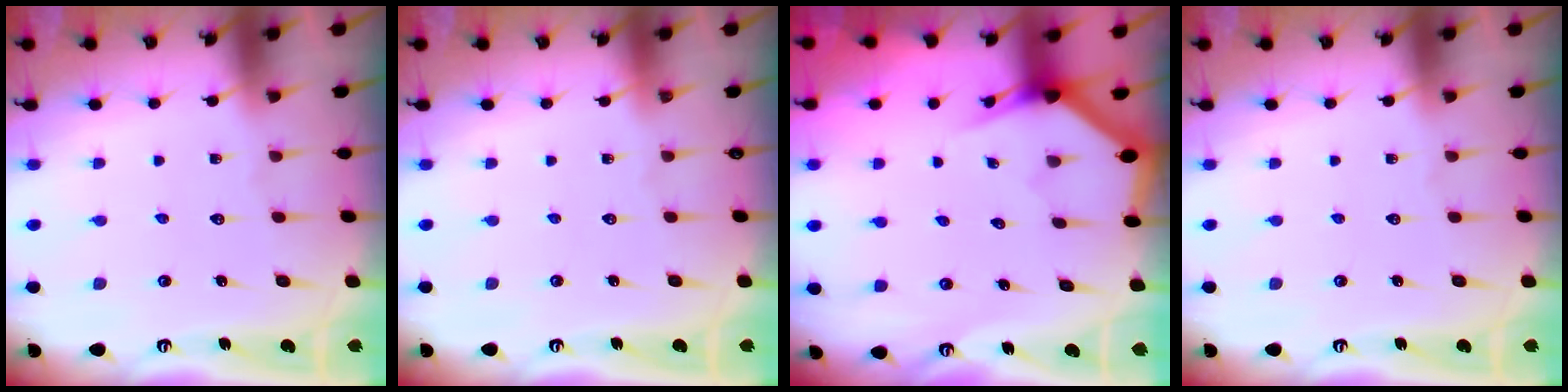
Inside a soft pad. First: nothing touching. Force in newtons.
{"total": 0.0}
{"total": 3.0, "press": 3.0, "slide": 0.1}
{"total": 0.0}